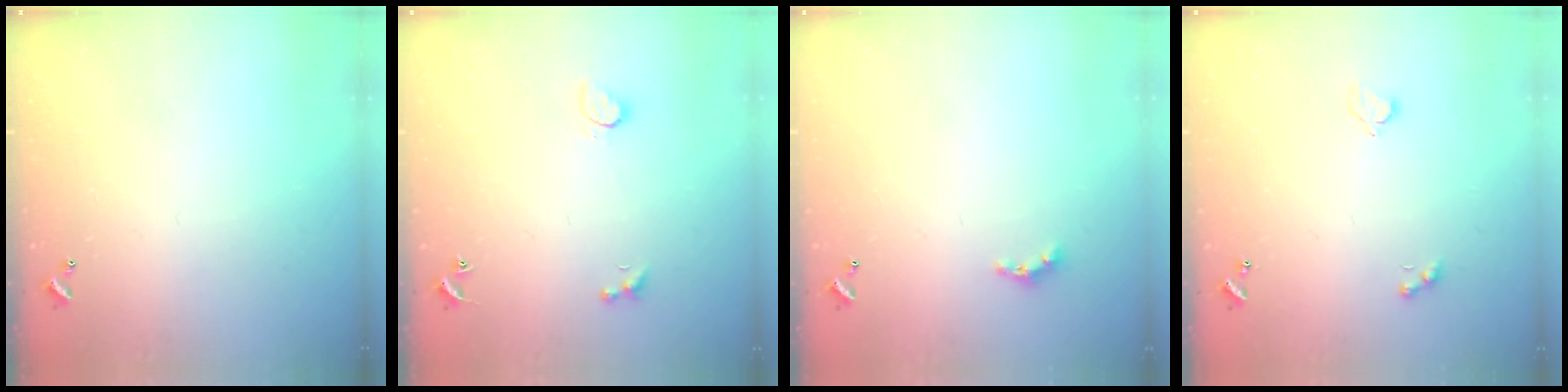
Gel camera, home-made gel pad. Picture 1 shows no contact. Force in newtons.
{"total": 2.0, "press": 1.9, "slide": 0.5}
{"total": 2.8, "press": 2.7, "slide": 0.6}
{"total": 0.9, "press": 0.8, "slide": 0.4}